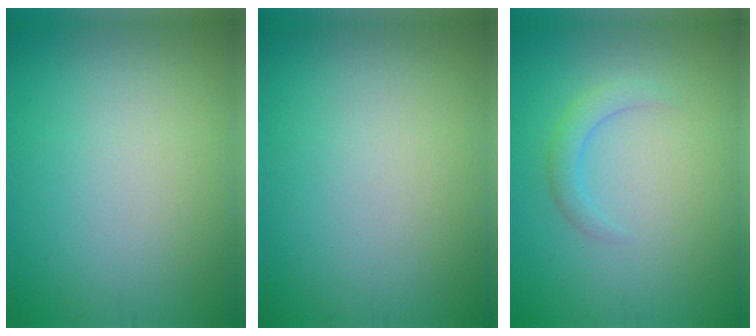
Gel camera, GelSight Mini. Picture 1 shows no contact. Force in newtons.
{"total": 0.0}
{"total": 1.8, "press": 1.8, "slide": 0.2}